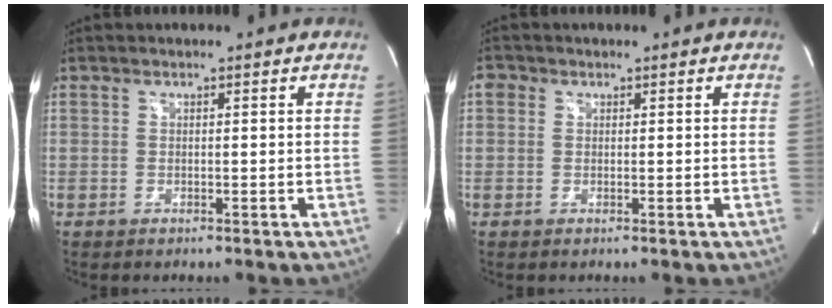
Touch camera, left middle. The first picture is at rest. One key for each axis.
{"total": 1.4, "fx": 0.5, "fy": 1.3, "fz": 0.4, "tx": -0.002, "ty": 0.006, "tz": 0.005}